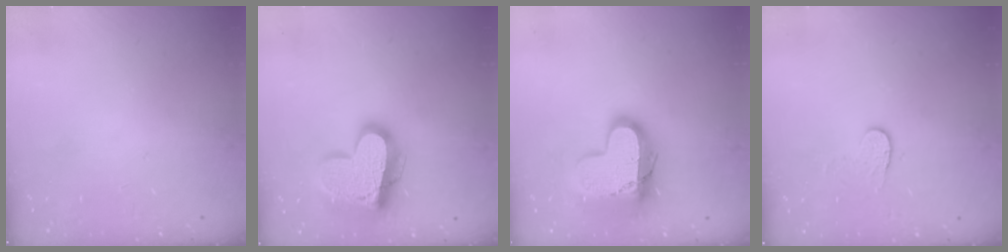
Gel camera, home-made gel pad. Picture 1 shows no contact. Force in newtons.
{"total": 19.6, "press": 19.6, "slide": 1.5}
{"total": 16.2, "press": 16.1, "slide": 1.1}
{"total": 4.5, "press": 4.5, "slide": 0.5}